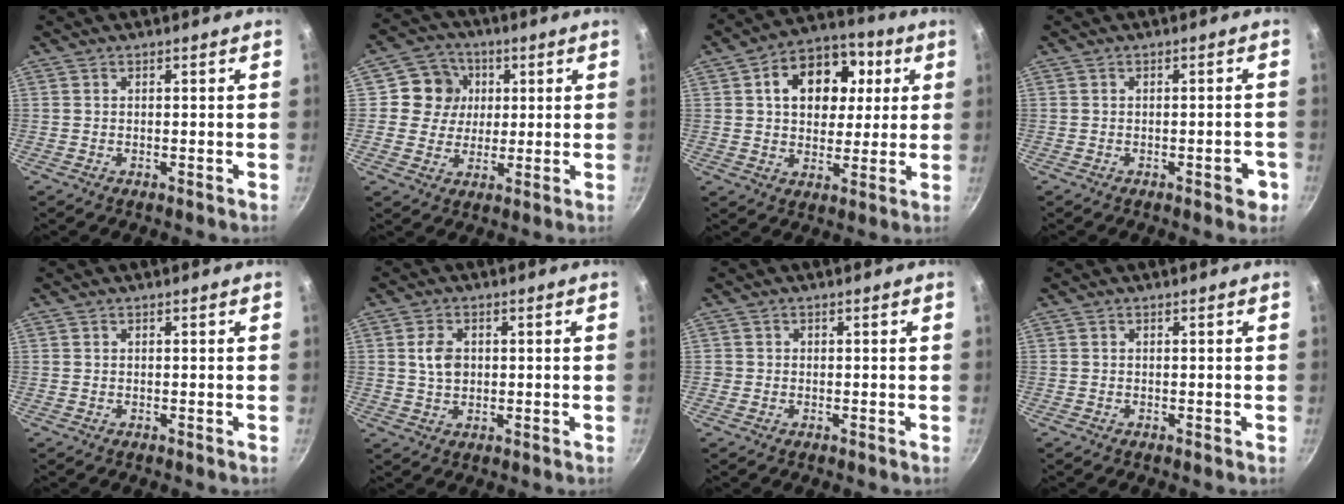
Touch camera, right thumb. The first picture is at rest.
{"total": 8.5, "force": [1.8, 8.0, 2.5], "torque": [-0.005, 0.006, 0.020]}
{"total": 15.3, "force": [3.9, 11.1, 9.8], "torque": [-0.118, 0.012, 0.051]}
{"total": 3.7, "force": [-1.7, 1.4, 3.0], "torque": [-0.026, 0.011, -0.021]}
{"total": 0.0}
{"total": 4.7, "force": [0.7, 3.4, 3.2], "torque": [-0.051, 0.002, 0.011]}
{"total": 0.9, "force": [-0.2, 0.9, 0.1], "torque": [-0.001, 0.002, -0.005]}
{"total": 0.0}